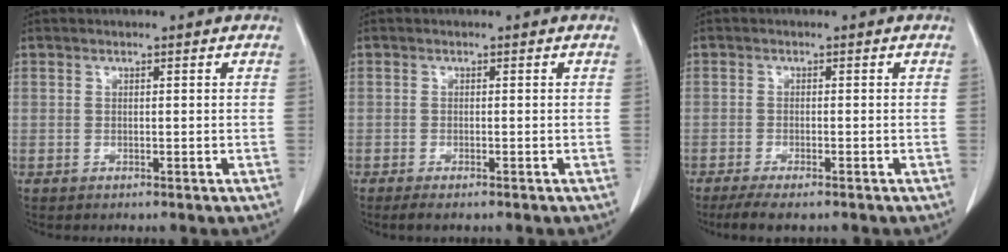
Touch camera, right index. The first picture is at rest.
{"total": 2.4, "force": [-1.9, 0.4, 1.5], "torque": [-0.022, -0.007, -0.025]}
{"total": 5.8, "force": [-4.6, 1.0, 3.3], "torque": [-0.050, -0.012, -0.071]}